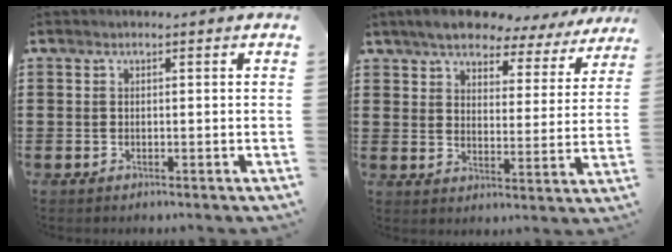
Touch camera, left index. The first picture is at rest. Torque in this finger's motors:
{"motor_torque": [2.14, 0.00, 1.05, 0.21]}